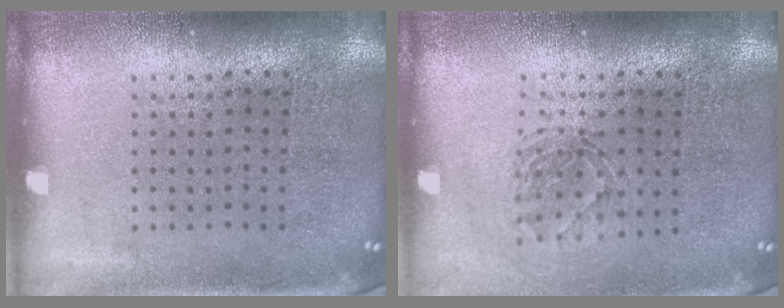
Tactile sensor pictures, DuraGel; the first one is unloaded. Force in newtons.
{"total": 1.2, "press": 1.1, "slide": 0.6}